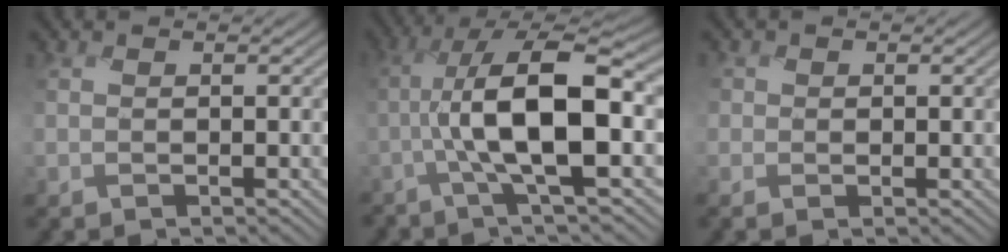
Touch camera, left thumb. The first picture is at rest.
{"total": 9.7, "force": [-1.1, 2.1, 9.4], "torque": [-0.169, 0.015, -0.032]}
{"total": 1.1, "force": [0.1, 0.7, -0.8], "torque": [0.017, -0.004, -0.003]}